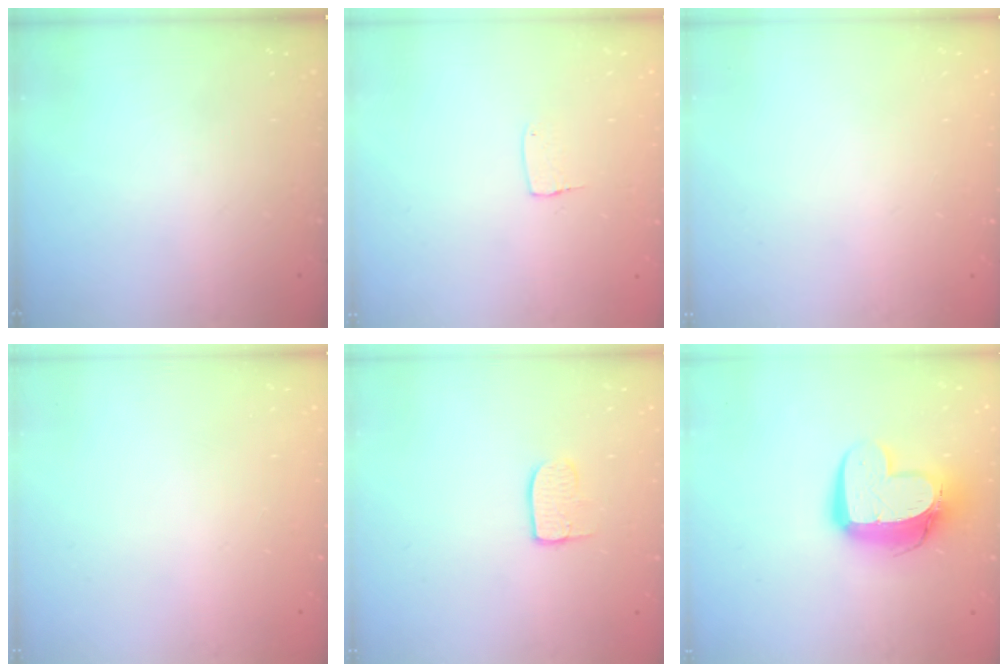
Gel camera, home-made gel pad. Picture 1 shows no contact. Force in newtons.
{"total": 4.3, "press": 4.3, "slide": 0.4}
{"total": 0.0}
{"total": 0.5, "press": 0.5, "slide": 0.1}
{"total": 7.2, "press": 7.1, "slide": 0.4}
{"total": 14.2, "press": 14.2, "slide": 1.4}